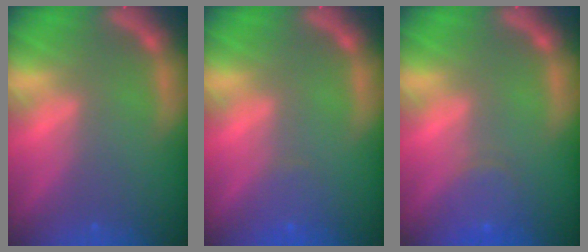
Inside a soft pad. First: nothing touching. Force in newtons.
{"total": 1.4}
{"total": 3.0}